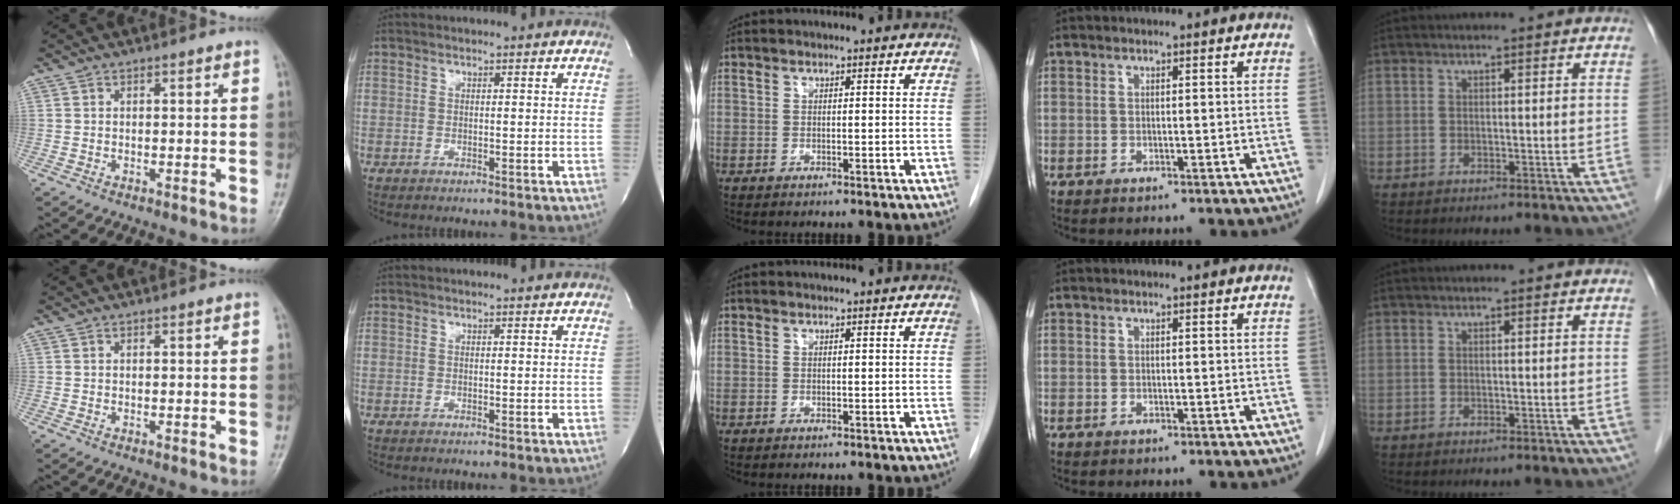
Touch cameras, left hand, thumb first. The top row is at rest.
{}